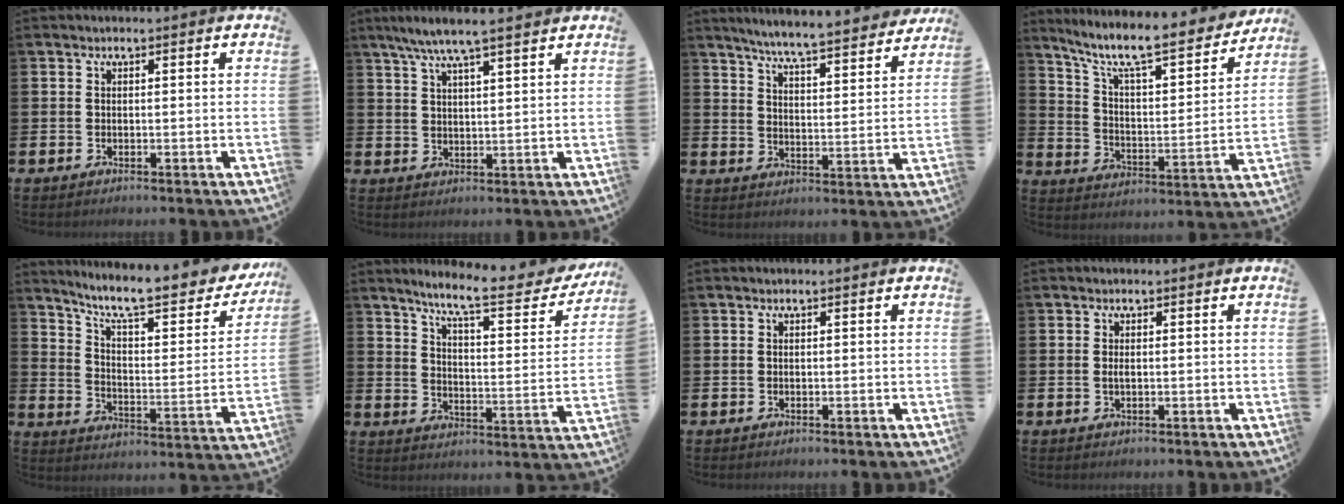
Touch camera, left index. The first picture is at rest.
{"total": 6.2, "force": [5.5, 0.1, 2.8], "torque": [-0.069, -0.014, 0.097]}
{"total": 6.5, "force": [6.2, -0.2, 1.9], "torque": [-0.053, -0.049, 0.104]}
{"total": 9.8, "force": [8.3, 1.9, 4.8], "torque": [-0.117, -0.058, 0.135]}
{"total": 10.1, "force": [8.5, 2.1, 5.0], "torque": [-0.119, -0.059, 0.138]}
{"total": 8.7, "force": [7.3, 1.2, 4.5], "torque": [-0.104, -0.048, 0.116]}
{"total": 0.0}
{"total": 0.7, "force": [0.0, 0.3, 0.7], "torque": [-0.014, 0.002, 0.000]}